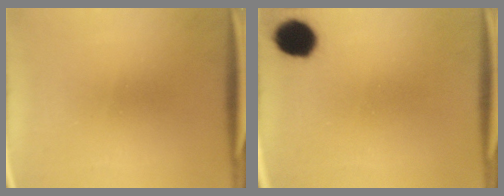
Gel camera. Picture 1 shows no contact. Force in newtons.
{"total": 9.2}